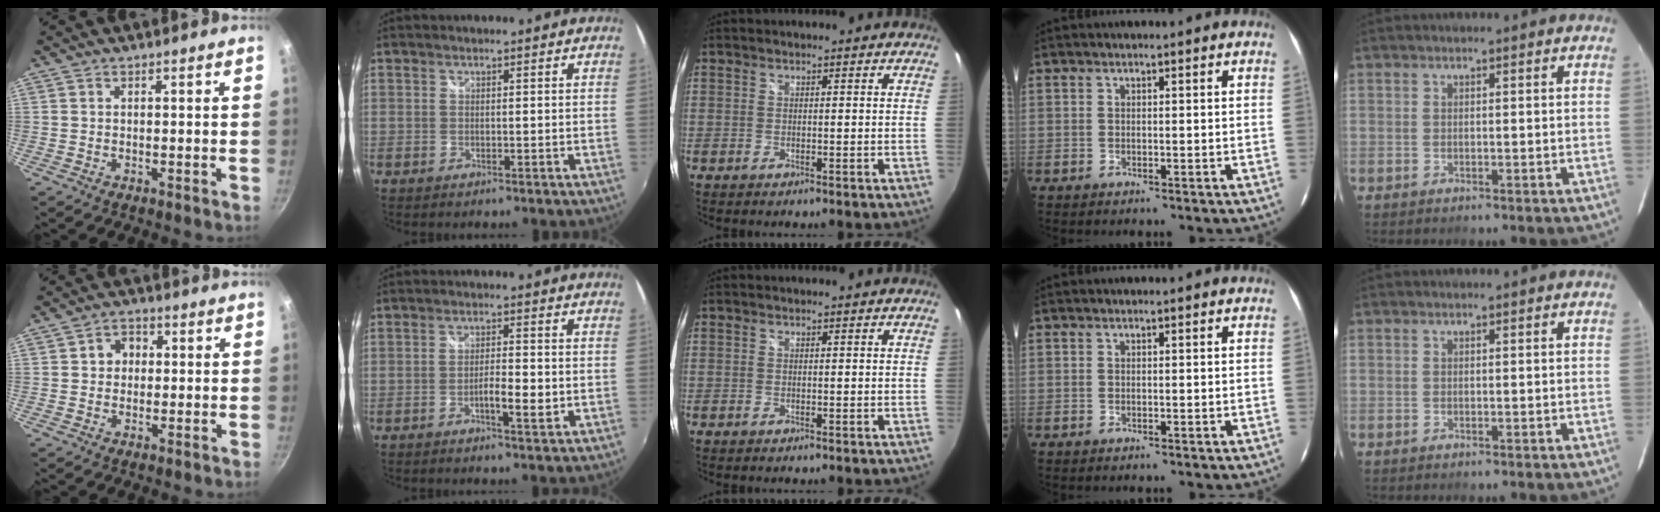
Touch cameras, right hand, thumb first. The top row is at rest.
{"thumb": {"total": 4.2, "force": [0.6, 3.7, 1.9], "torque": [-0.001, 0.005, 0.005]}, "index": {"total": 3.9, "force": [-1.3, 0.7, 3.6], "torque": [-0.068, 0.000, -0.024]}}